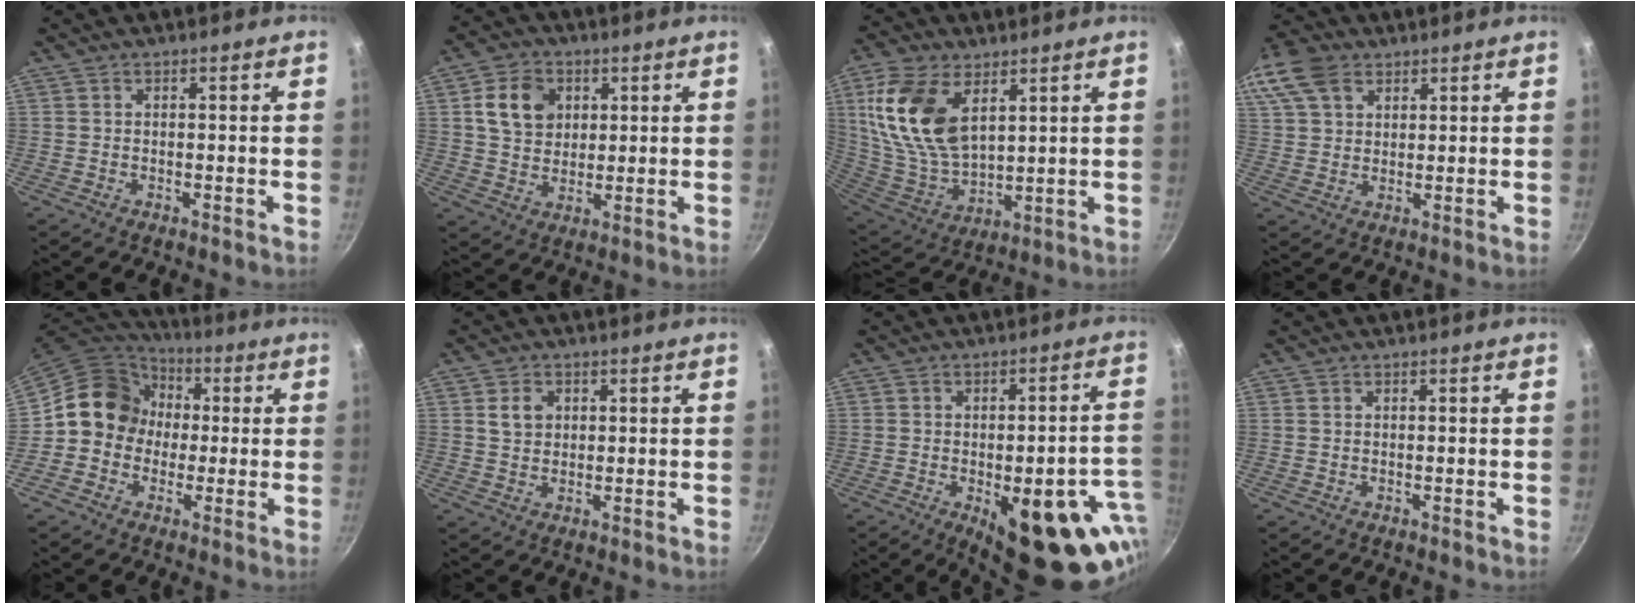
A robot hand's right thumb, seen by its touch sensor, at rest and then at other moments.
{"total": 9.3, "force": [2.8, 7.2, 5.2], "torque": [-0.069, 0.000, 0.046]}
{"total": 17.7, "force": [6.8, 10.1, 12.9], "torque": [-0.250, -0.030, 0.144]}
{"total": 13.5, "force": [6.9, 9.2, 7.1], "torque": [-0.154, 0.017, 0.131]}
{"total": 12.9, "force": [0.5, 11.8, 5.2], "torque": [-0.043, 0.026, -0.012]}
{"total": 3.7, "force": [1.1, 2.9, 2.0], "torque": [-0.023, 0.001, 0.020]}
{"total": 23.6, "force": [-7.8, 9.9, 19.9], "torque": [-0.189, 0.011, -0.089]}
{"total": 0.0}